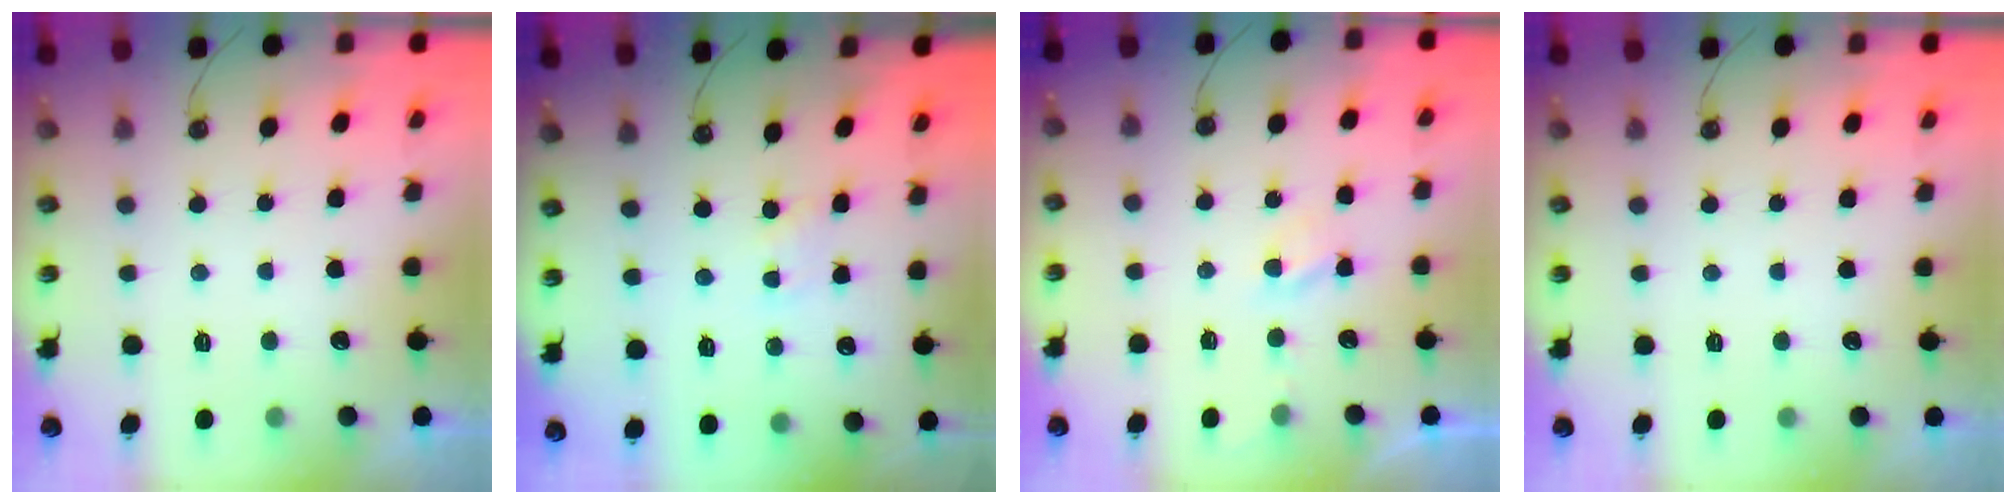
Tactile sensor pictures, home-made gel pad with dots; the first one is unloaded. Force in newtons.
{"total": 1.3, "press": 1.3, "slide": 0.2}
{"total": 2.8, "press": 2.7, "slide": 0.4}
{"total": 0.0}